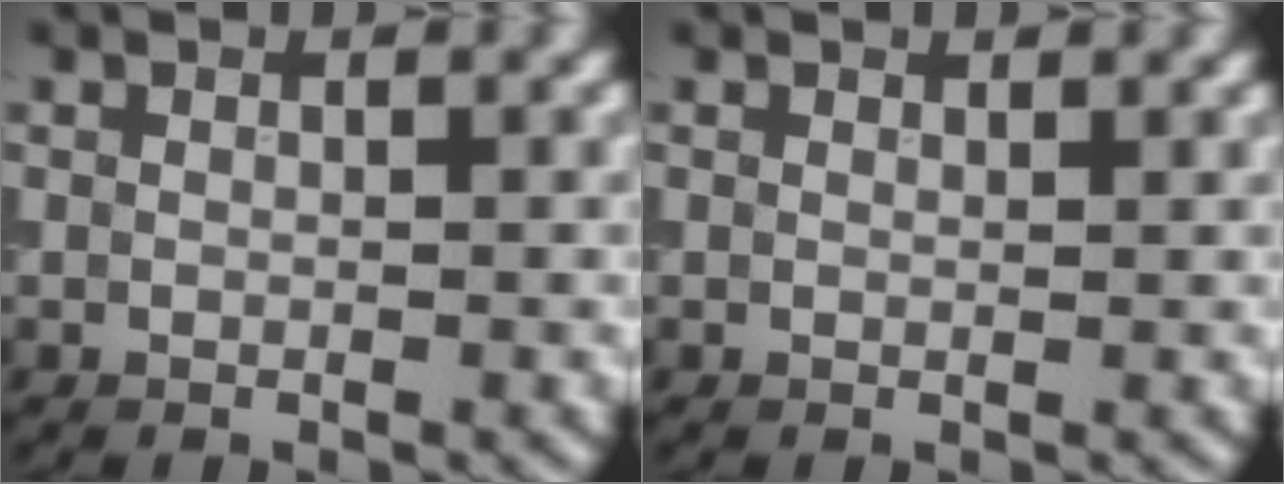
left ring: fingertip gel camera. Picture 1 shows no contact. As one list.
[{"total": 0.7, "force": [0.6, 0.2, 0.1], "torque": [-0.001, -0.002, 0.008]}]